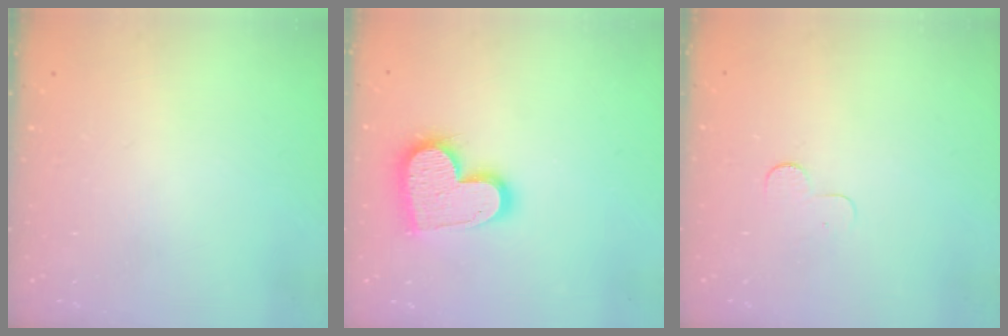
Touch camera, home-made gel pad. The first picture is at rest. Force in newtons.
{"total": 16.9, "press": 16.9, "slide": 1.5}
{"total": 2.9, "press": 2.9, "slide": 0.3}